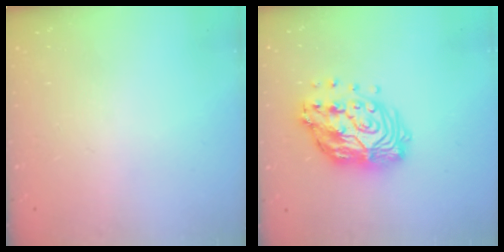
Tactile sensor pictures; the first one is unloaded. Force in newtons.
{"total": 17.1, "press": 17.0, "slide": 1.6}